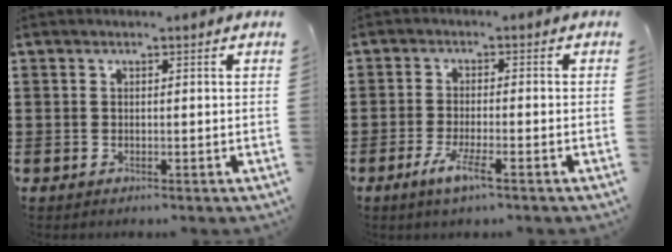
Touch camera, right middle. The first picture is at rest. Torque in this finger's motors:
{"motor_torque": [1.52, 0.62, 0.19, 0.09]}